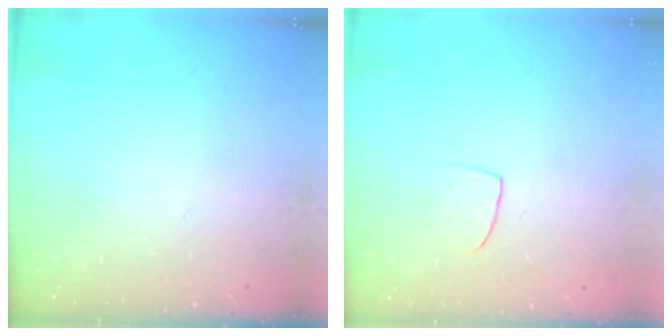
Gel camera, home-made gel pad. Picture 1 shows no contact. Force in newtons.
{"total": 5.5, "press": 5.5, "slide": 0.4}